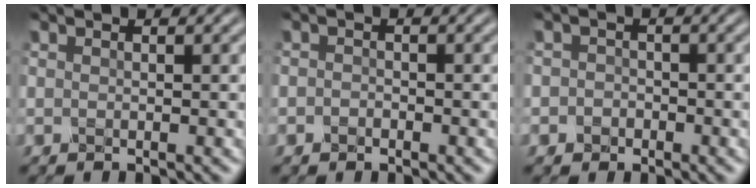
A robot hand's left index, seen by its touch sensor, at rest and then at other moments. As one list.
[{"total": 0.8, "force": [-0.4, 0.6, 0.3], "torque": [-0.006, -0.002, -0.009]}, {"total": 1.6, "force": [-0.4, 1.5, 0.4], "torque": [0.014, 0.003, -0.019]}]